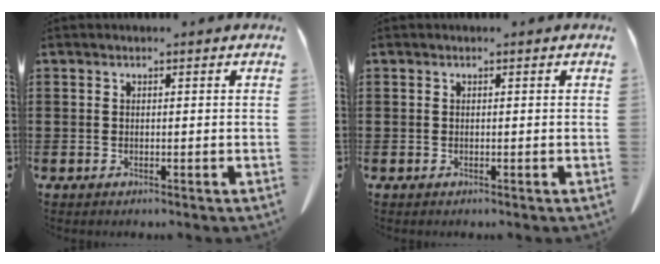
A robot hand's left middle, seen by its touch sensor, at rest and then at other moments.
{"total": 0.0}